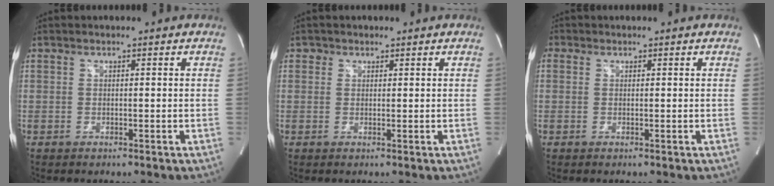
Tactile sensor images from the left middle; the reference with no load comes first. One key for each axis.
{"total": 1.0, "fx": 0.6, "fy": 0.8, "fz": -0.1, "tx": 0.010, "ty": -0.001, "tz": 0.005}
{"total": 1.0, "fx": 0.4, "fy": 0.9, "fz": 0.3, "tx": -0.004, "ty": 0.004, "tz": 0.005}